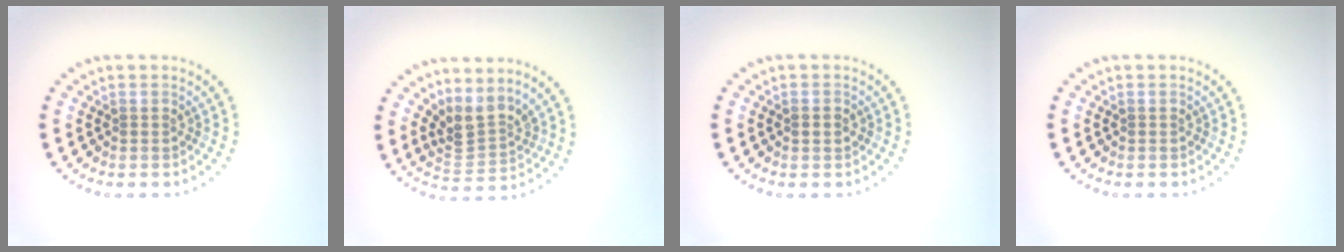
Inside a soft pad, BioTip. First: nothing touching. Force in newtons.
{"total": 3.2, "press": 2.2, "slide": 2.4}
{"total": 1.3, "press": 1.3, "slide": 0.1}
{"total": 0.0}